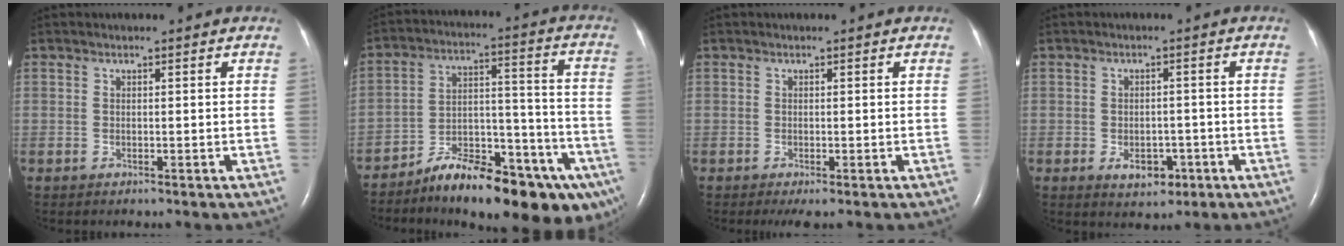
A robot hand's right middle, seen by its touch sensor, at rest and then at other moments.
{"total": 20.1, "force": [-13.7, 5.5, 13.6], "torque": [-0.144, 0.042, -0.206]}
{"total": 1.6, "force": [-0.8, 0.3, 1.4], "torque": [-0.024, -0.006, -0.012]}
{"total": 4.3, "force": [-1.9, 2.6, 2.8], "torque": [-0.042, 0.001, -0.019]}